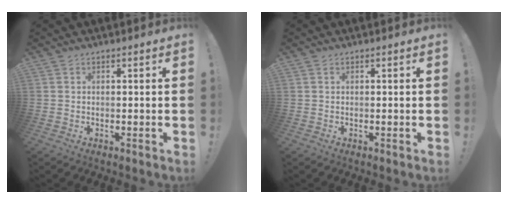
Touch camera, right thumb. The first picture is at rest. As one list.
[{"total": 0.0}]